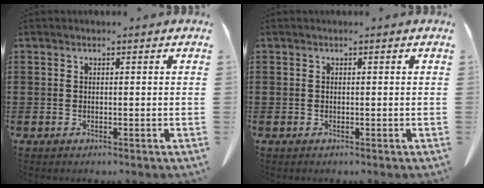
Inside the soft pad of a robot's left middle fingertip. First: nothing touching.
{"total": 0.0}